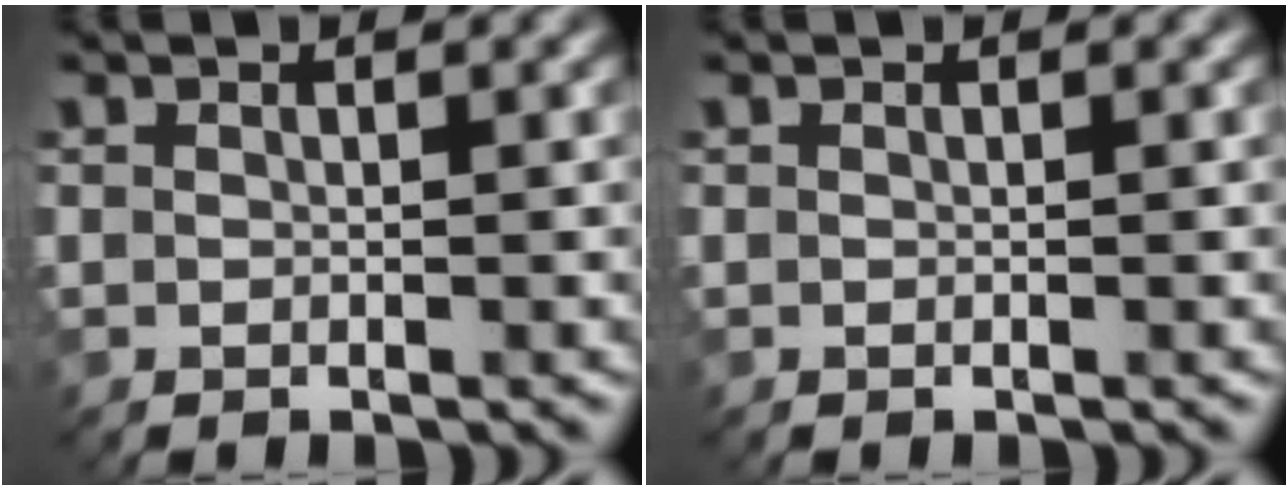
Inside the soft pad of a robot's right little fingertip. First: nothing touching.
{"total": 0.0}